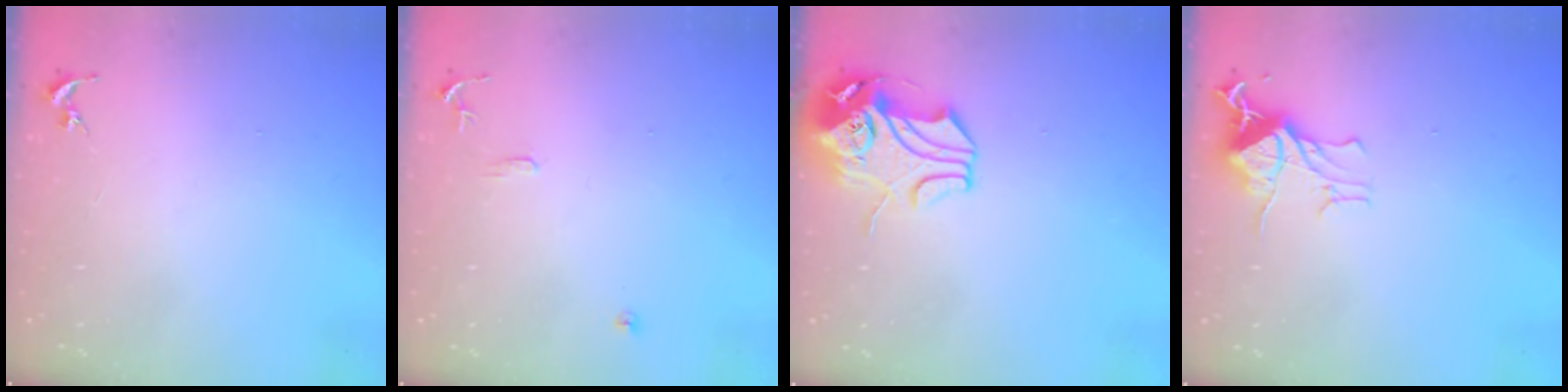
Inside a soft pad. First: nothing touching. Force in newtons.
{"total": 7.1, "press": 7.1, "slide": 0.7}
{"total": 10.3, "press": 10.2, "slide": 1.7}
{"total": 11.3, "press": 11.3, "slide": 0.9}